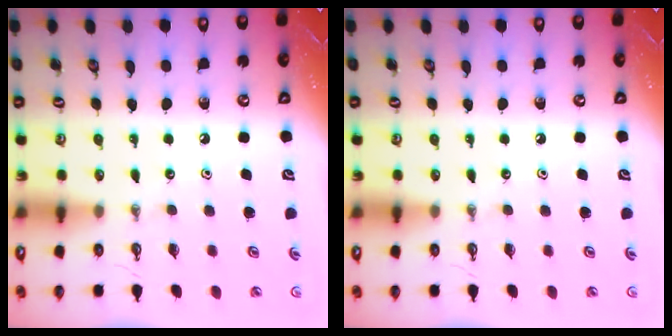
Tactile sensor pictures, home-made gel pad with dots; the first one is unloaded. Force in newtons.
{"total": 0.0}